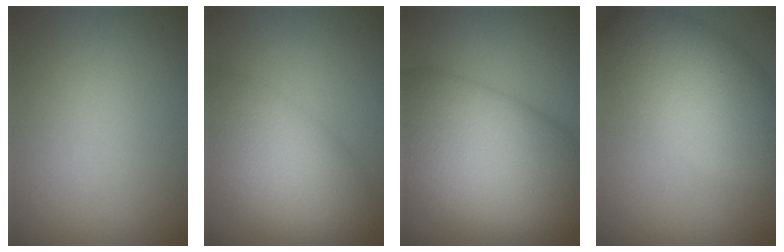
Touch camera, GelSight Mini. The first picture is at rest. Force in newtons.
{"total": 7.7, "press": 7.7, "slide": 0.4}
{"total": 12.6, "press": 12.6, "slide": 0.5}
{"total": 8.7, "press": 8.7, "slide": 0.2}